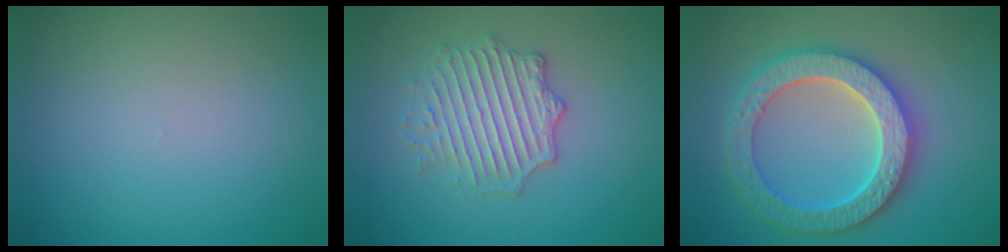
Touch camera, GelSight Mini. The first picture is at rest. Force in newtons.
{"total": 3.9, "press": 3.5, "slide": 1.6}
{"total": 6.5, "press": 6.3, "slide": 1.5}